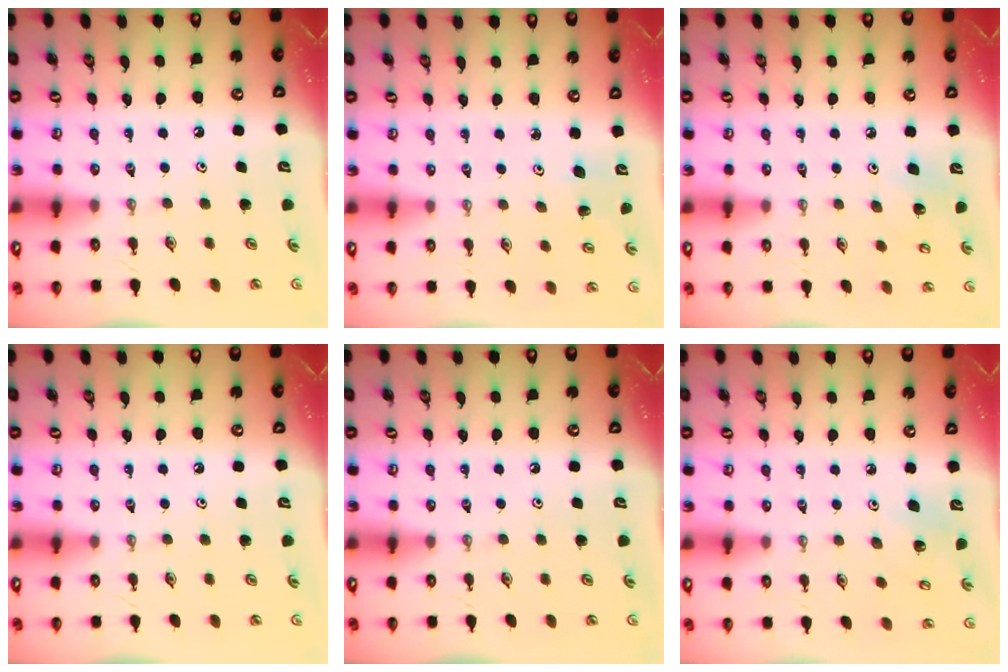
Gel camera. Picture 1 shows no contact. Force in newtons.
{"total": 3.0, "press": 3.0, "slide": 0.2}
{"total": 7.8, "press": 7.8, "slide": 0.8}
{"total": 0.0}
{"total": 0.0}
{"total": 5.1, "press": 4.6, "slide": 2.1}